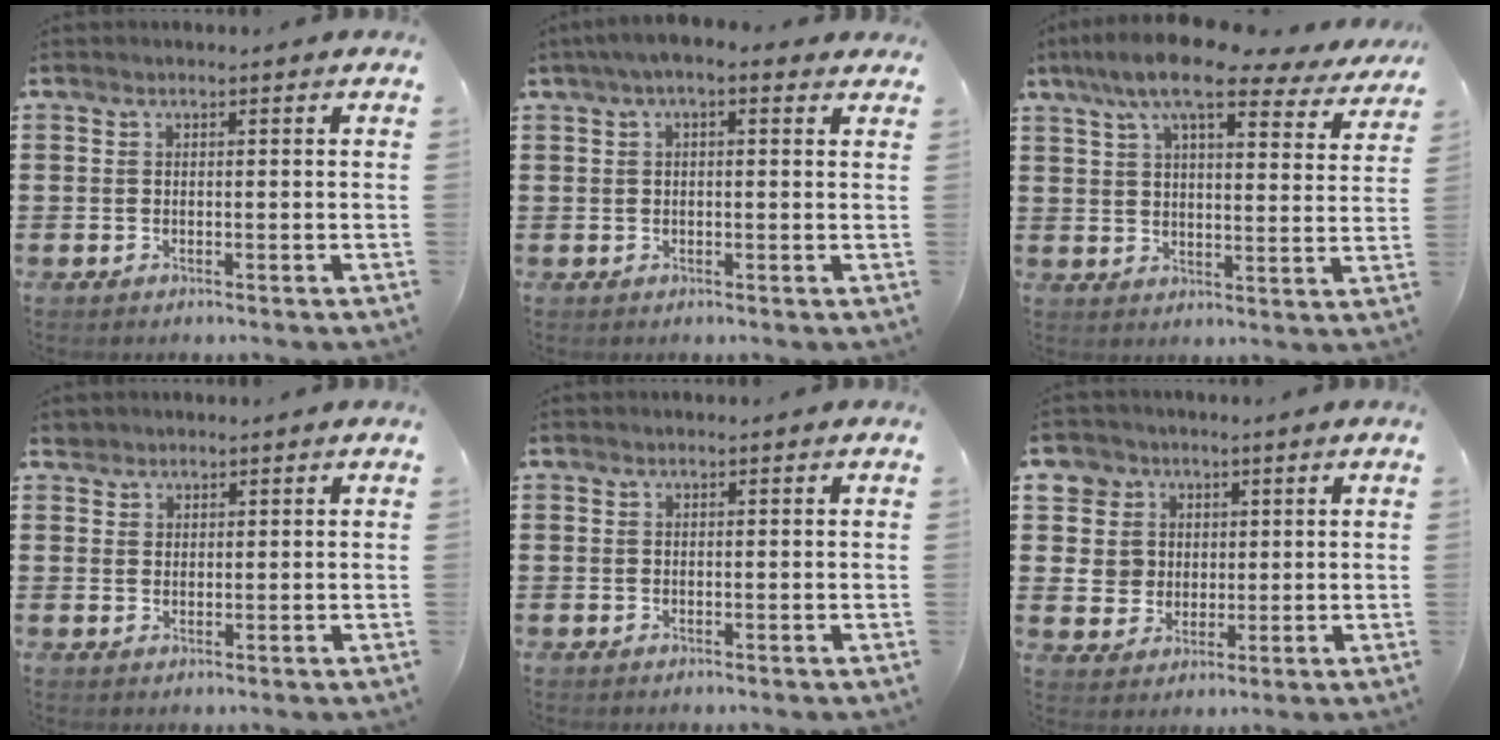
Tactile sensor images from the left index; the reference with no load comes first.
{"total": 2.7, "force": [1.0, 0.8, 2.4], "torque": [-0.046, 0.009, 0.015]}
{"total": 11.3, "force": [8.8, 2.2, 6.8], "torque": [-0.151, -0.025, 0.153]}
{"total": 1.7, "force": [1.5, 0.9, 0.0], "torque": [-0.005, 0.005, 0.030]}
{"total": 0.0}
{"total": 6.5, "force": [1.8, 6.2, 0.6], "torque": [-0.038, 0.012, 0.035]}